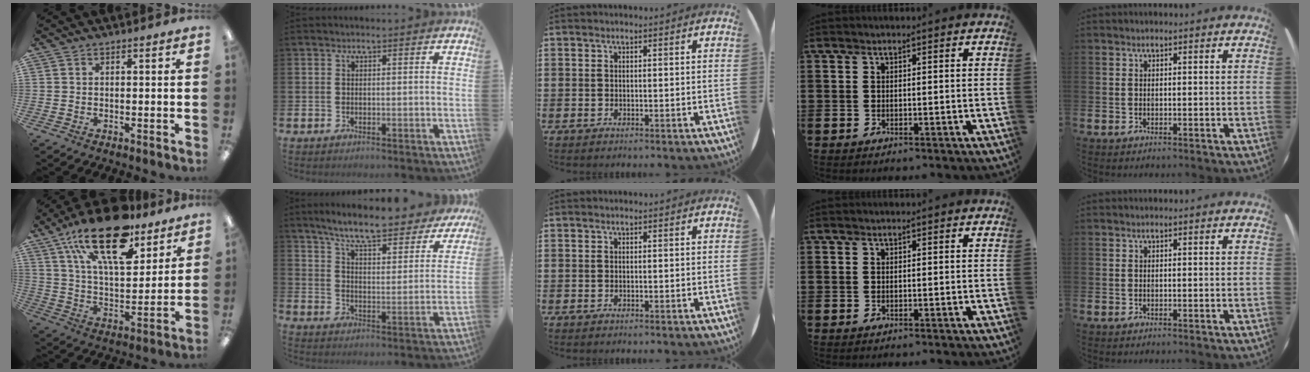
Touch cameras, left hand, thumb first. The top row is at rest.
{"thumb": {"total": 23.9, "force": [15.7, 9.6, 15.3], "torque": [-0.264, -0.086, 0.268]}, "index": {"total": 8.5, "force": [7.8, 0.8, 3.4], "torque": [-0.094, -0.057, 0.131]}}